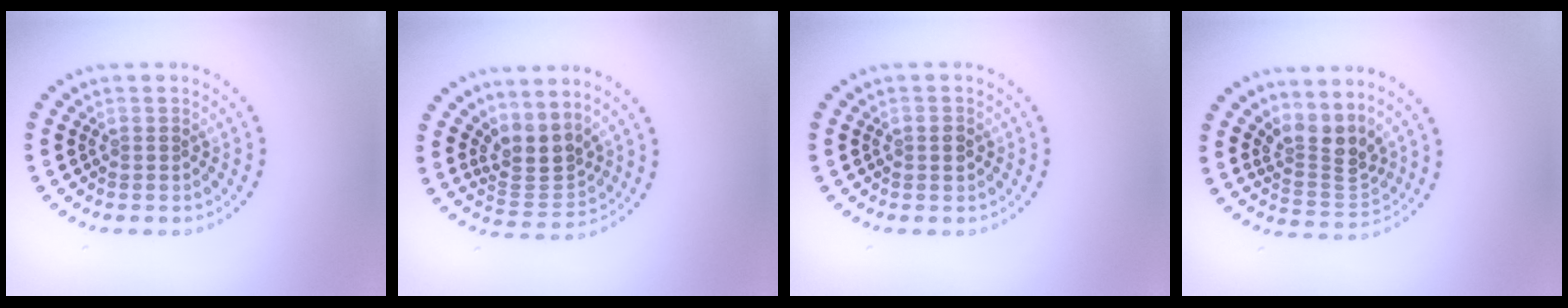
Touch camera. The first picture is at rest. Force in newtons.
{"total": 3.2, "press": 2.5, "slide": 2.1}
{"total": 1.3, "press": 1.3, "slide": 0.1}
{"total": 3.4, "press": 2.4, "slide": 2.4}